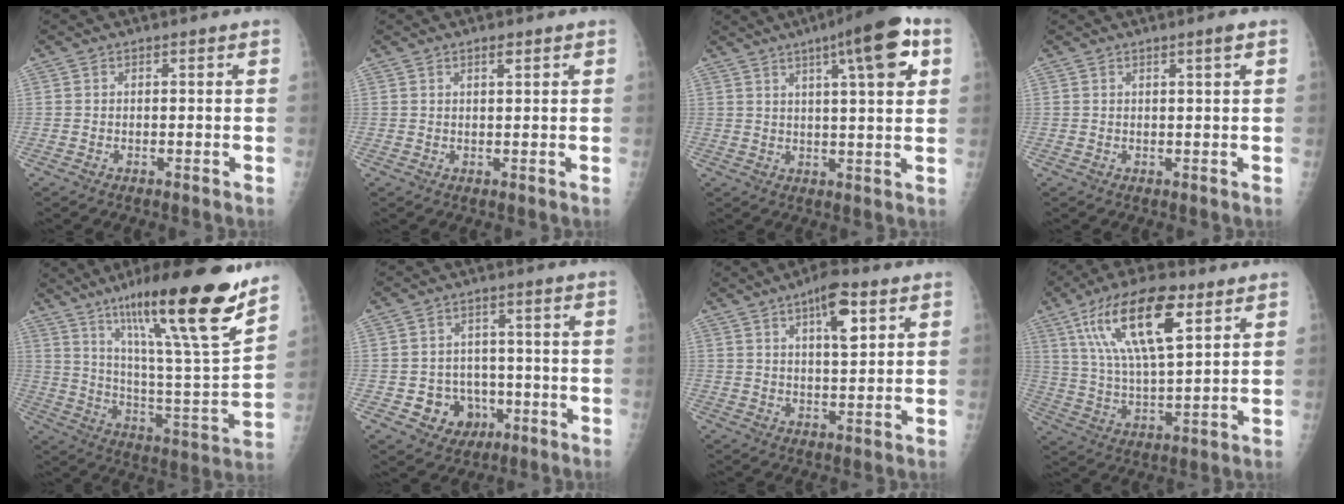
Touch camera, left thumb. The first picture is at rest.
{"total": 1.5, "force": [0.9, 0.3, 1.1], "torque": [-0.015, -0.004, 0.015]}
{"total": 12.9, "force": [5.6, 2.2, 11.4], "torque": [-0.157, -0.006, 0.074]}
{"total": 1.6, "force": [0.8, -0.3, 1.4], "torque": [-0.025, -0.005, 0.016]}
{"total": 25.6, "force": [16.6, 2.8, 19.3], "torque": [-0.286, -0.069, 0.276]}
{"total": 8.0, "force": [-2.5, 7.1, 2.8], "torque": [-0.009, 0.022, -0.029]}
{"total": 8.2, "force": [4.0, 2.7, 6.7], "torque": [-0.094, -0.015, 0.061]}
{"total": 17.7, "force": [8.4, 6.2, 14.3], "torque": [-0.246, -0.021, 0.155]}